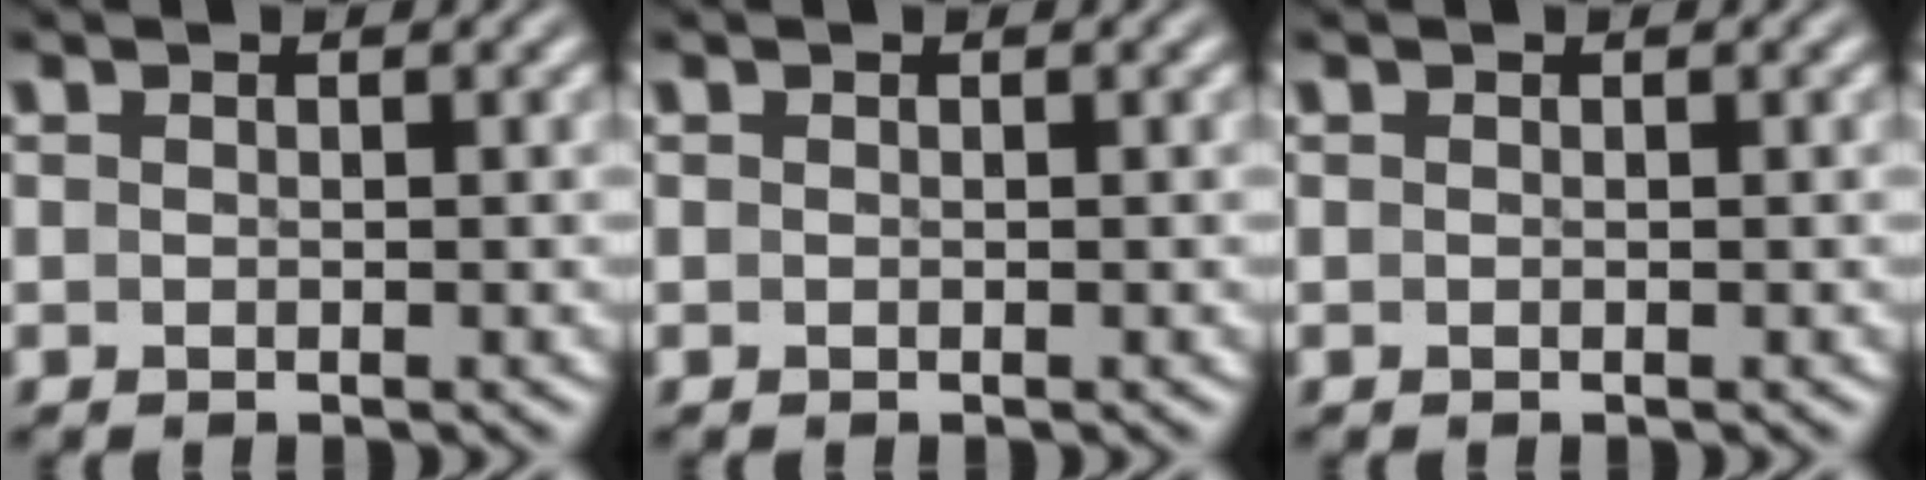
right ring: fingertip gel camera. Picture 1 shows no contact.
{"total": 0.0}
{"total": 0.0}